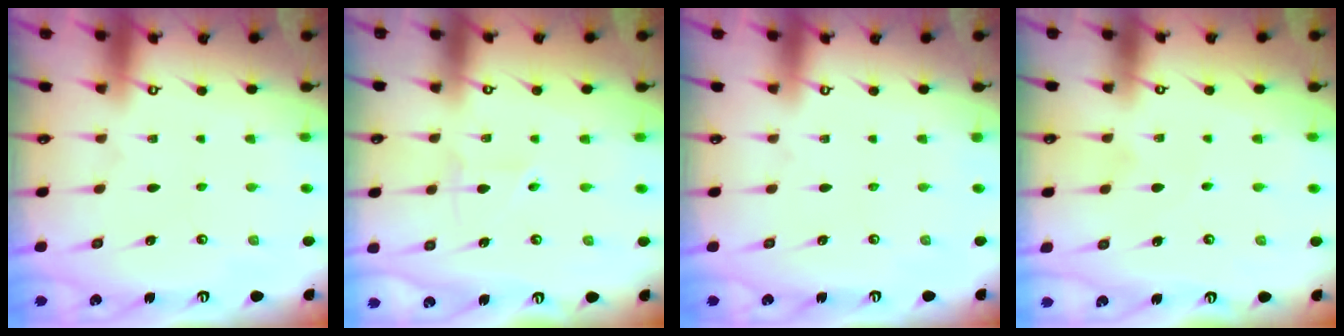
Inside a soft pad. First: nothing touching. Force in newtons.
{"total": 3.9, "press": 3.7, "slide": 1.0}
{"total": 0.0}
{"total": 3.6, "press": 3.5, "slide": 0.4}